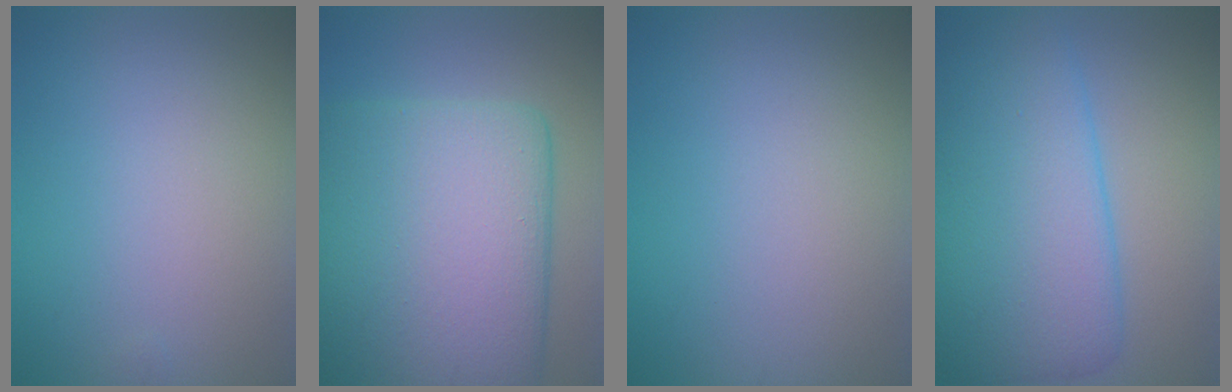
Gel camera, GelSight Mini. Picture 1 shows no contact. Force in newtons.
{"total": 17.5, "press": 17.4, "slide": 1.0}
{"total": 0.0}
{"total": 9.0, "press": 9.0, "slide": 0.4}